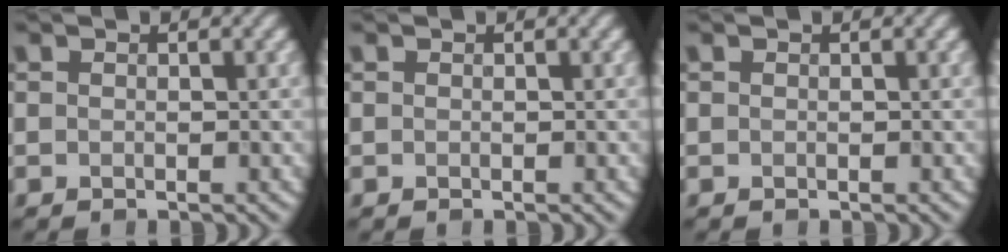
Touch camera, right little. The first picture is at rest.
{"total": 0.0}
{"total": 0.0}